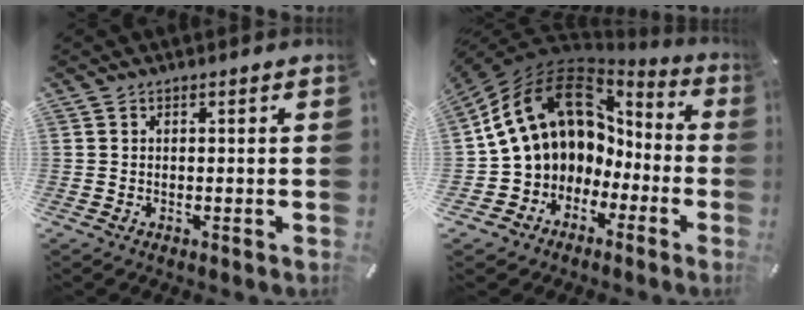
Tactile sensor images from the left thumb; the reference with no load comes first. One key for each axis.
{"total": 16.1, "fx": 4.7, "fy": 12.9, "fz": 8.4, "tx": -0.187, "ty": -0.022, "tz": 0.103}